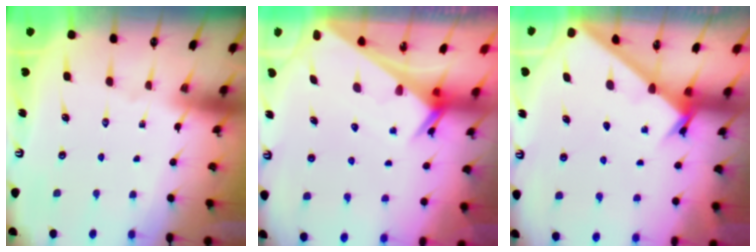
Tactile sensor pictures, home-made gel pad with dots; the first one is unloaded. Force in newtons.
{"total": 2.7, "press": 2.7, "slide": 0.1}
{"total": 2.0, "press": 2.0, "slide": 0.1}